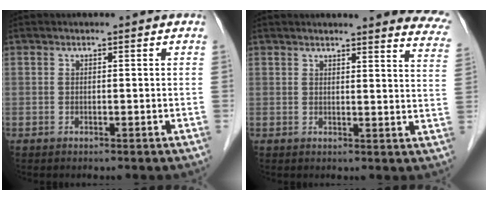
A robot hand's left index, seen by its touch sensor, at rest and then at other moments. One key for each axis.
{"total": 14.9, "fx": 14.1, "fy": 1.5, "fz": 4.6, "tx": -0.026, "ty": -0.066, "tz": 0.128}